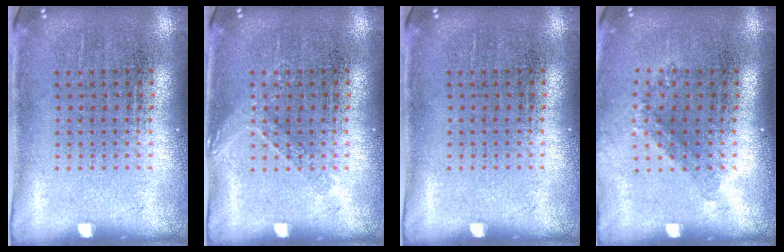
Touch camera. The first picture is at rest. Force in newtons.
{"total": 1.1, "press": 1.1, "slide": 0.3}
{"total": 0.0}
{"total": 1.3, "press": 0.8, "slide": 0.9}